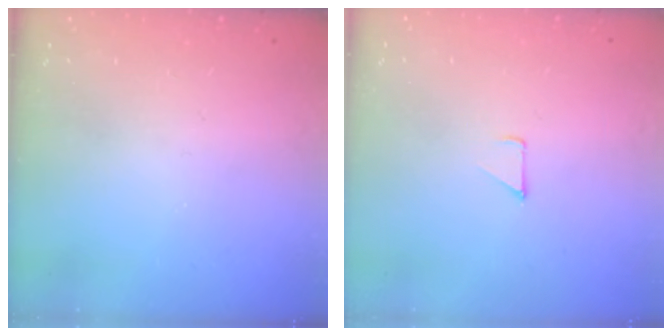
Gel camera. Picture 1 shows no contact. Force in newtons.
{"total": 3.3, "press": 3.3, "slide": 0.3}